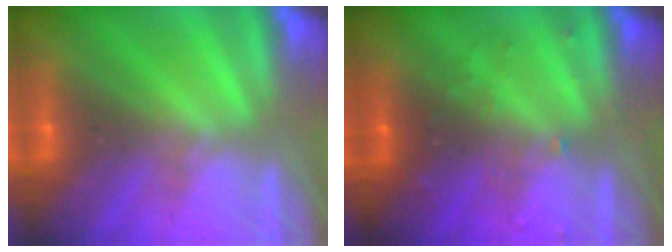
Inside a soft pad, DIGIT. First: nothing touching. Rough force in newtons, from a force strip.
{"total": 2.9}